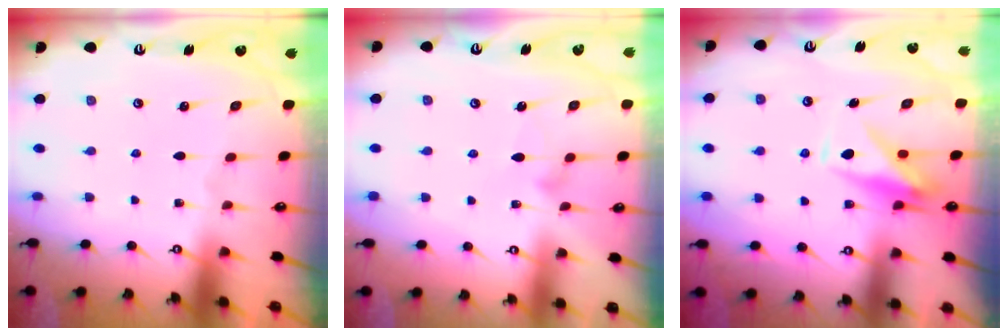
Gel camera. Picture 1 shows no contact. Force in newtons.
{"total": 7.8, "press": 7.8, "slide": 0.4}
{"total": 7.7, "press": 7.7, "slide": 0.2}